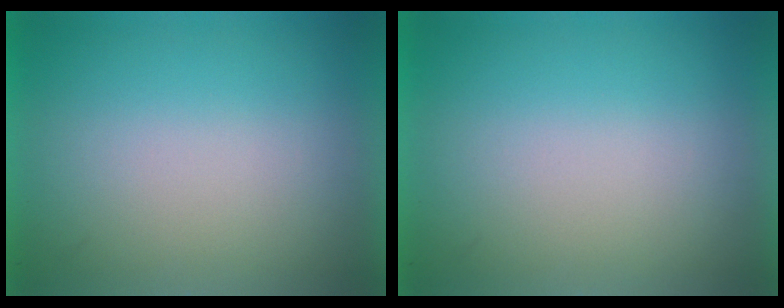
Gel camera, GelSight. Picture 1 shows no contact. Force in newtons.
{"total": 0.0}